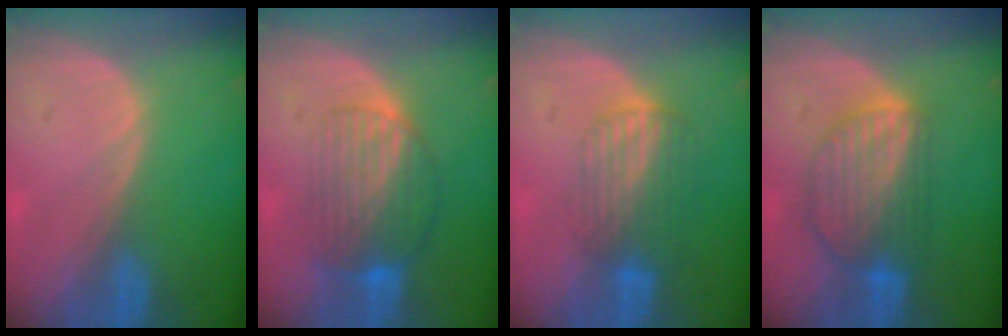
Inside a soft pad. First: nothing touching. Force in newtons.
{"total": 8.0, "press": 7.1, "slide": 3.7}
{"total": 7.1, "press": 6.0, "slide": 3.9}
{"total": 8.1, "press": 7.3, "slide": 3.6}